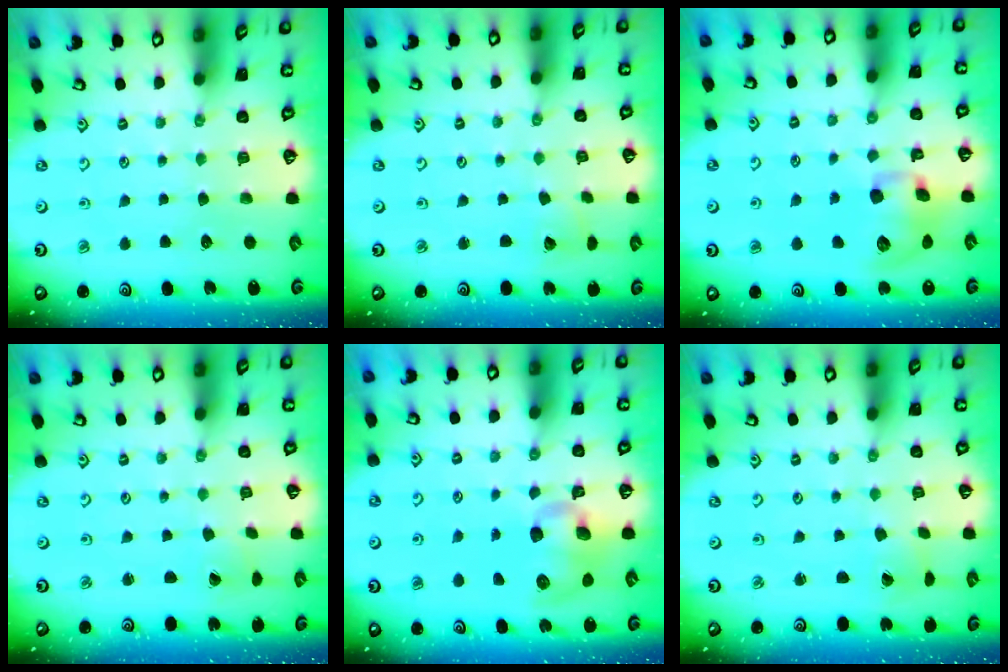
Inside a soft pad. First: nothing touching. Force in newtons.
{"total": 2.2, "press": 2.2, "slide": 0.3}
{"total": 12.0, "press": 11.8, "slide": 2.0}
{"total": 1.3, "press": 1.2, "slide": 0.4}
{"total": 9.8, "press": 9.7, "slide": 1.8}
{"total": 1.4, "press": 1.4, "slide": 0.3}